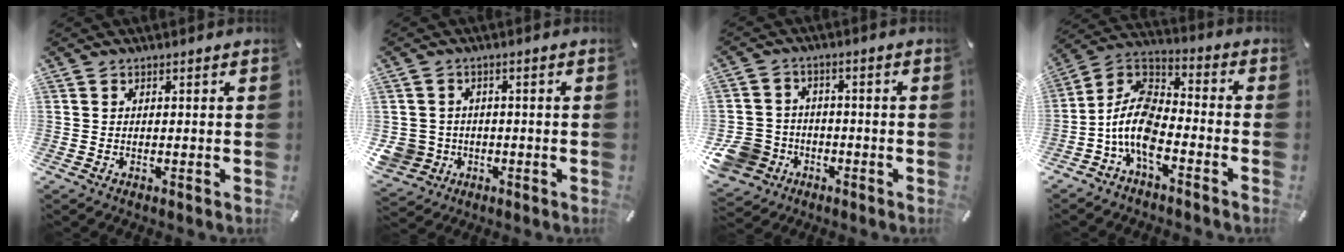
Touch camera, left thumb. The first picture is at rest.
{"total": 6.0, "force": [-1.4, 5.7, 1.2], "torque": [-0.038, 0.010, -0.025]}
{"total": 10.3, "force": [-4.3, 8.8, 3.1], "torque": [-0.083, 0.033, -0.078]}
{"total": 11.7, "force": [-6.1, 6.2, 7.7], "torque": [-0.171, 0.011, -0.120]}